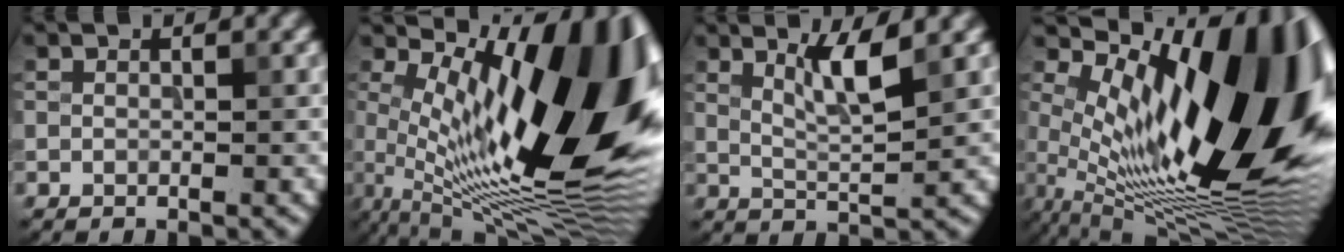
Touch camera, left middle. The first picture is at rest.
{"total": 16.6, "force": [3.2, 6.3, 15.1], "torque": [-0.218, -0.003, 0.050]}
{"total": 3.3, "force": [2.1, 0.1, 2.5], "torque": [-0.046, -0.002, 0.041]}
{"total": 18.3, "force": [4.2, 8.0, 16.0], "torque": [-0.236, 0.007, 0.067]}